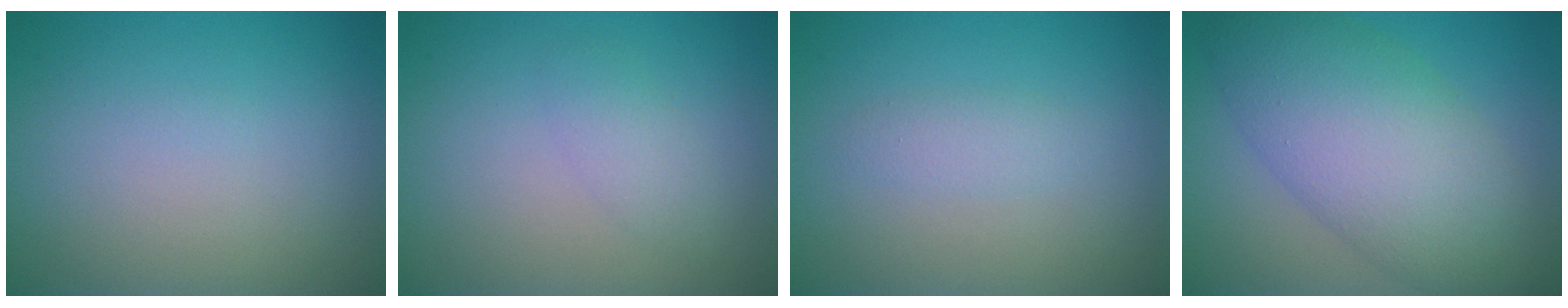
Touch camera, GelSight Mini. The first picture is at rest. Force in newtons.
{"total": 1.6, "press": 1.6, "slide": 0.1}
{"total": 1.5, "press": 1.5, "slide": 0.1}
{"total": 9.5, "press": 9.5, "slide": 0.2}